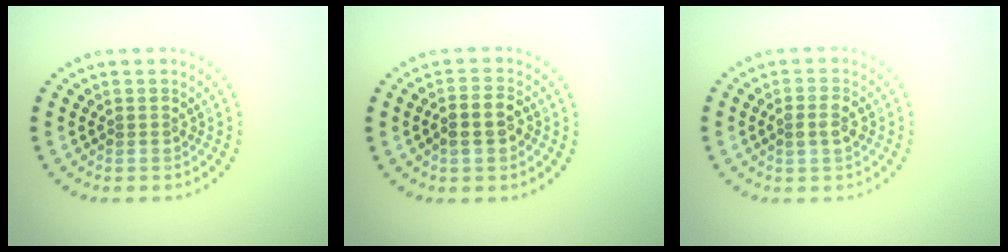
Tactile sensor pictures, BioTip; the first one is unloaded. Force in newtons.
{"total": 2.8, "press": 2.6, "slide": 0.9}
{"total": 1.8, "press": 1.8, "slide": 0.0}